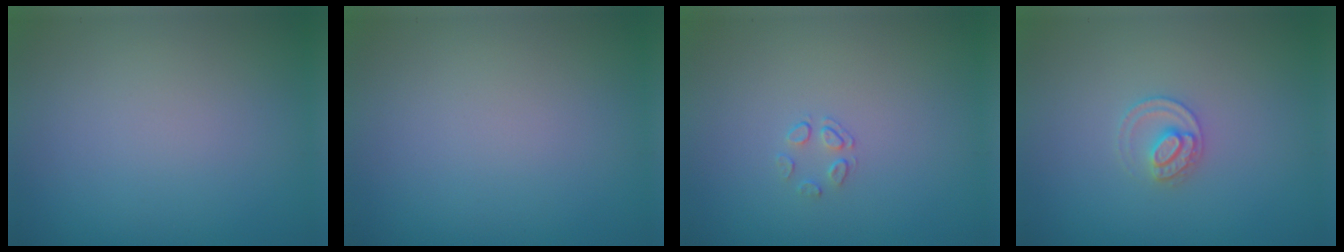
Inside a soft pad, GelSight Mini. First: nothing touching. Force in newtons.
{"total": 0.0}
{"total": 1.1, "press": 0.5, "slide": 1.0}
{"total": 2.1, "press": 2.1, "slide": 0.2}